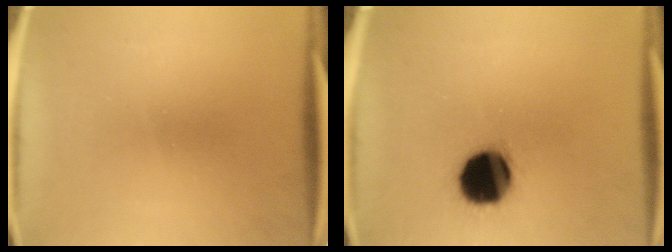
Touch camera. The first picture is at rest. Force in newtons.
{"total": 16.2}